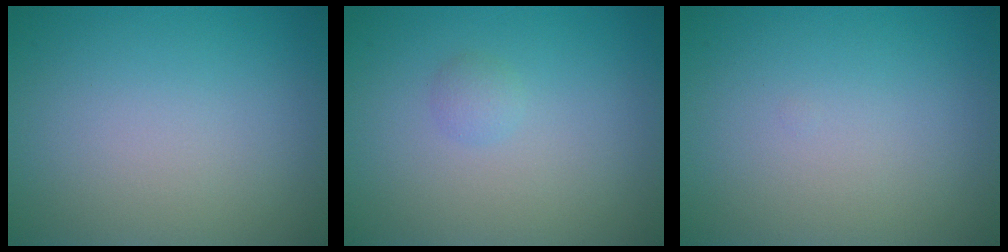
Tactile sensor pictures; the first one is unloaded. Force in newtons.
{"total": 0.9, "press": 0.9, "slide": 0.0}
{"total": 0.0}